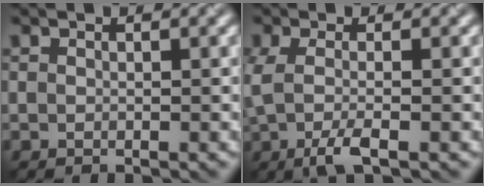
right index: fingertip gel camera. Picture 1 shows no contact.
{"total": 3.0, "force": [-0.8, 0.8, 2.7], "torque": [-0.077, -0.004, -0.017]}